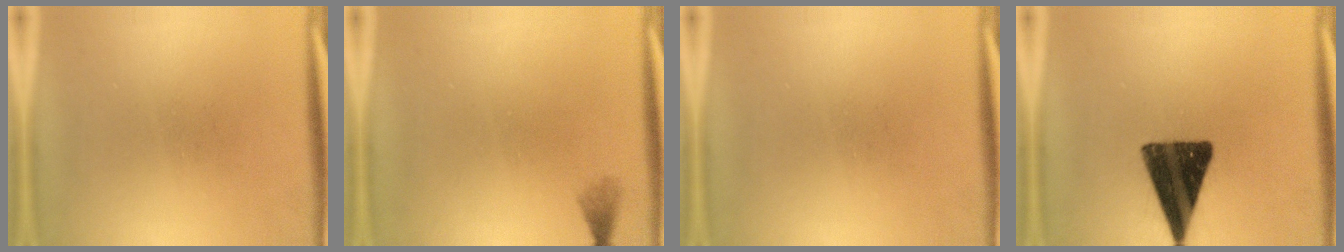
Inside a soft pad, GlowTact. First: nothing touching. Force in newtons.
{"total": 1.0}
{"total": 0.0}
{"total": 15.2}